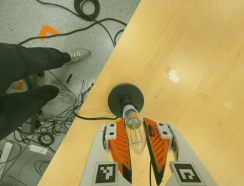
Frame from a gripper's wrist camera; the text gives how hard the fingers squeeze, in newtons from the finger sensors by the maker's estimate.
{"total": 20.7, "left": 23.1, "right": 18.3}